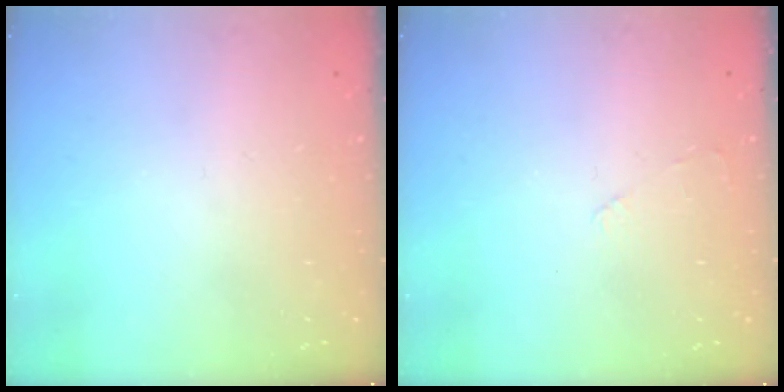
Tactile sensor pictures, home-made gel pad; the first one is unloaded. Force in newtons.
{"total": 2.4, "press": 2.4, "slide": 0.4}